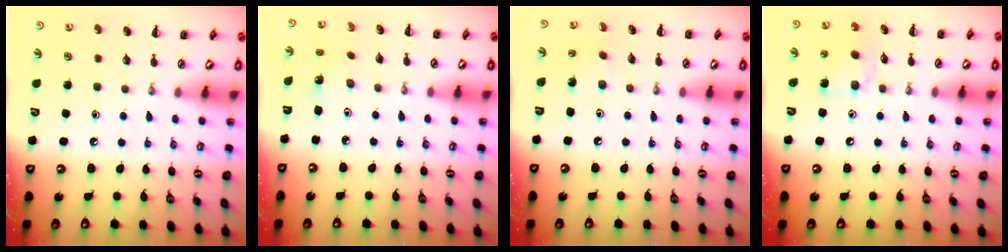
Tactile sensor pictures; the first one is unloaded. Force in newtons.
{"total": 2.3, "press": 2.2, "slide": 0.8}
{"total": 1.4, "press": 1.2, "slide": 0.6}
{"total": 10.1, "press": 9.8, "slide": 2.4}